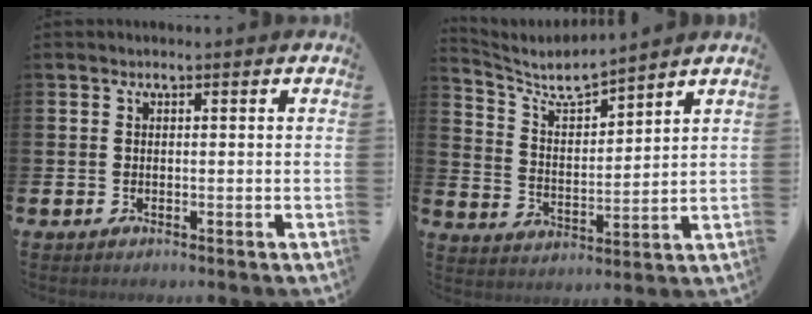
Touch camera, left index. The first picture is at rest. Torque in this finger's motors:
{"motor_torque": [-0.09, -0.09, 0.00, 0.03]}